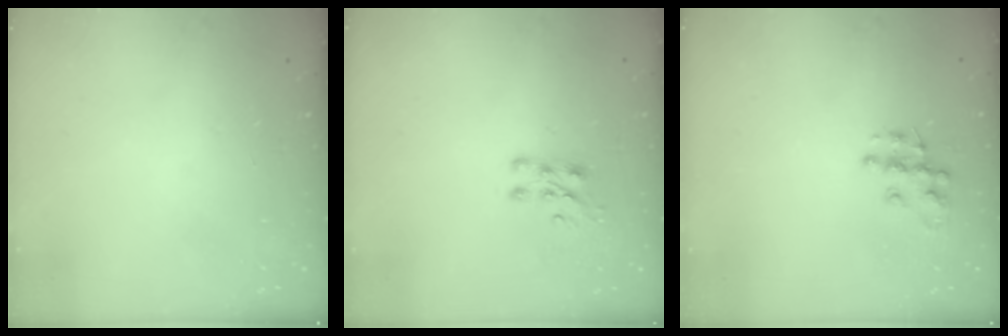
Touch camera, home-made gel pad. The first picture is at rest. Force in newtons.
{"total": 7.1, "press": 7.0, "slide": 0.9}
{"total": 9.0, "press": 9.0, "slide": 0.4}